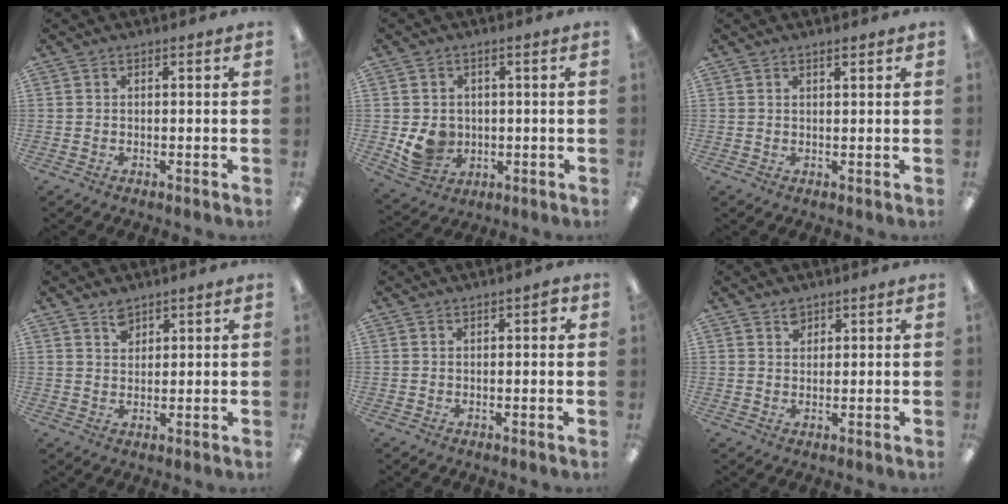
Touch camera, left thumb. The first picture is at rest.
{"total": 7.4, "force": [-0.2, 6.7, 3.0], "torque": [-0.052, 0.007, 0.005]}
{"total": 1.5, "force": [1.2, 0.2, 0.8], "torque": [-0.016, -0.002, 0.022]}
{"total": 3.3, "force": [2.6, 1.8, 0.9], "torque": [-0.005, -0.011, 0.047]}
{"total": 1.8, "force": [0.8, 0.8, 1.4], "torque": [-0.021, 0.001, 0.011]}
{"total": 2.4, "force": [1.8, 1.4, 0.6], "torque": [0.003, -0.009, 0.033]}